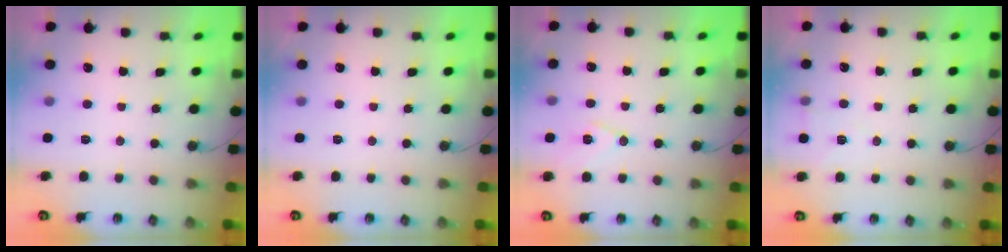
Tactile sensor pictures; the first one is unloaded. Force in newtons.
{"total": 0.0}
{"total": 8.5, "press": 7.8, "slide": 3.5}
{"total": 5.5, "press": 3.3, "slide": 4.4}